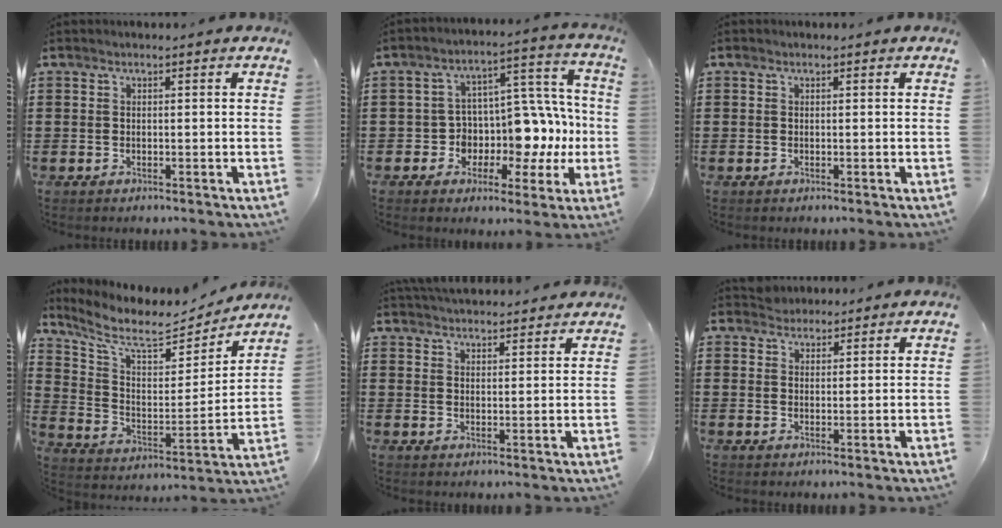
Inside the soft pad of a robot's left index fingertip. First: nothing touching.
{"total": 8.0, "force": [0.3, 7.2, 3.4], "torque": [-0.078, -0.028, 0.014]}
{"total": 0.0}
{"total": 8.4, "force": [7.2, 2.3, 3.7], "torque": [-0.109, -0.046, 0.124]}
{"total": 3.0, "force": [3.0, 0.2, 0.0], "torque": [-0.009, -0.008, 0.058]}
{"total": 2.2, "force": [2.0, 0.8, -0.3], "torque": [-0.002, 0.006, 0.042]}